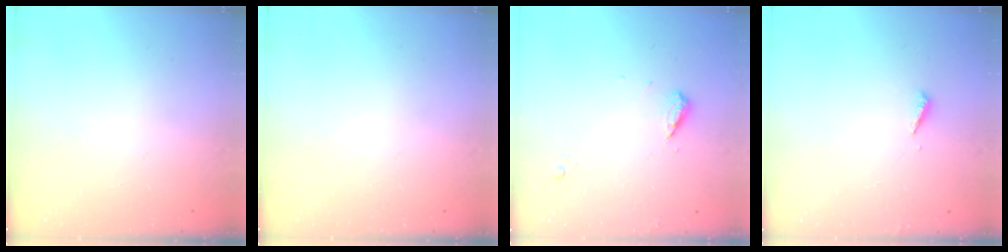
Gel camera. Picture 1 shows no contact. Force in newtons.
{"total": 0.0}
{"total": 6.4, "press": 6.4, "slide": 0.7}
{"total": 2.0, "press": 2.0, "slide": 0.2}